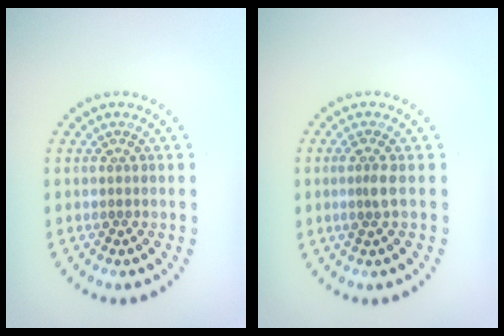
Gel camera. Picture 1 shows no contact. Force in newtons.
{"total": 1.5, "press": 1.2, "slide": 1.0}